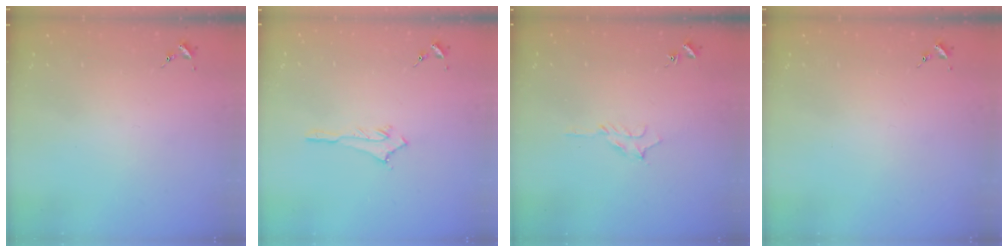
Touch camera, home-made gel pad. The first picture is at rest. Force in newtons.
{"total": 2.9, "press": 2.9, "slide": 0.2}
{"total": 6.3, "press": 6.3, "slide": 0.7}
{"total": 0.0}